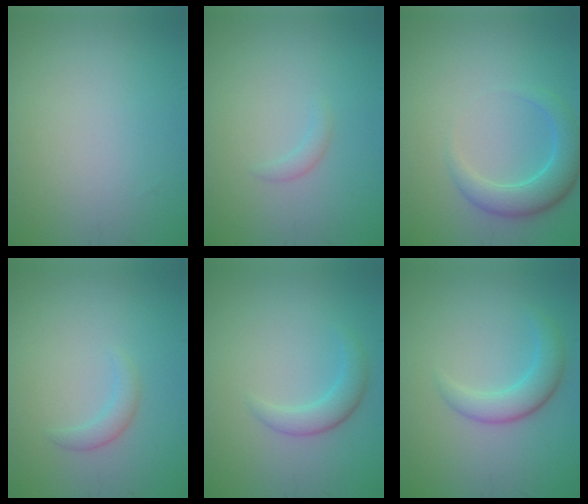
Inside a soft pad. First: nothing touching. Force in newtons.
{"total": 0.9, "press": 0.9, "slide": 0.1}
{"total": 4.0, "press": 4.0, "slide": 0.3}
{"total": 1.5, "press": 1.5, "slide": 0.1}
{"total": 2.4, "press": 2.4, "slide": 0.1}
{"total": 3.3, "press": 3.3, "slide": 0.2}